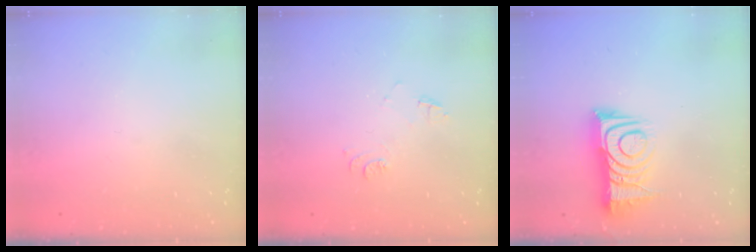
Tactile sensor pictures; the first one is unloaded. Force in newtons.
{"total": 7.2, "press": 7.1, "slide": 0.7}
{"total": 12.2, "press": 12.1, "slide": 1.0}